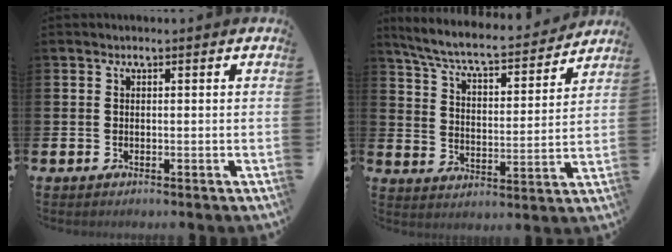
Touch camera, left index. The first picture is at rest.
{"total": 7.0, "force": [6.5, 1.0, 2.6], "torque": [-0.082, -0.048, 0.107]}